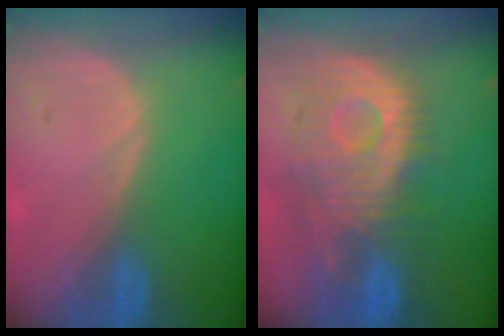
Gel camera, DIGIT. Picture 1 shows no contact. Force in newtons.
{"total": 11.2, "press": 10.3, "slide": 4.5}